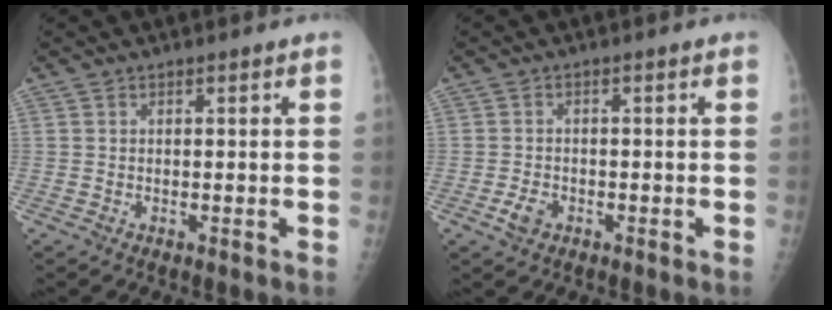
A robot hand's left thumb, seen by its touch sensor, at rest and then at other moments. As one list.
[{"total": 2.7, "force": [-1.4, 1.8, 1.5], "torque": [-0.024, 0.004, -0.022]}]